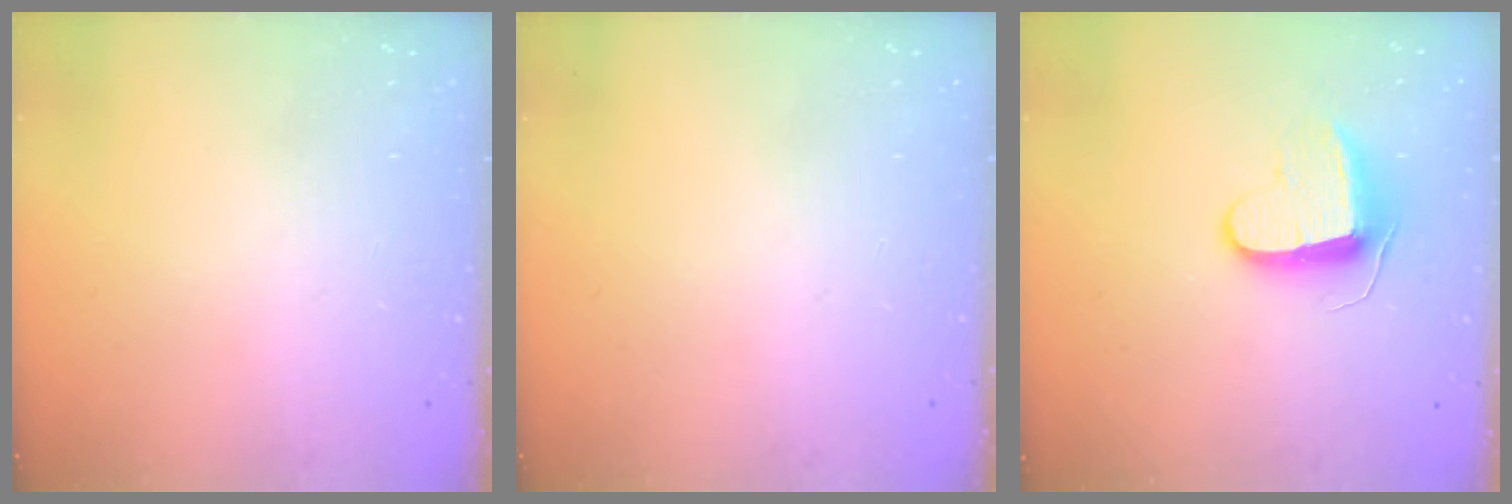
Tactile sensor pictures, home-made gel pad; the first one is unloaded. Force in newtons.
{"total": 0.0}
{"total": 9.3, "press": 9.3, "slide": 0.0}